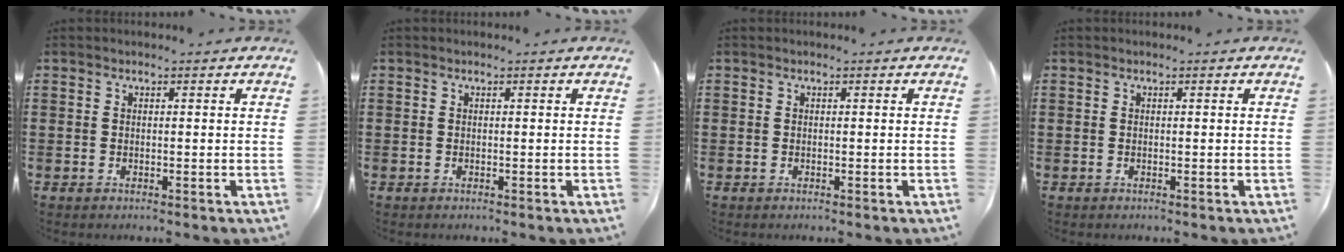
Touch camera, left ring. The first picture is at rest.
{"total": 0.0}
{"total": 0.0}
{"total": 0.0}